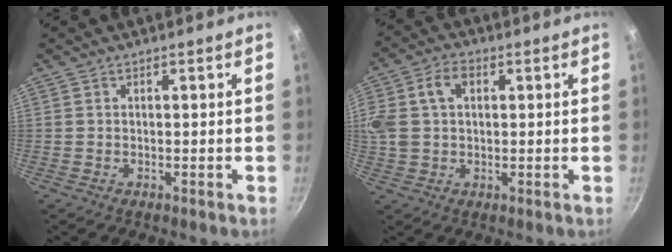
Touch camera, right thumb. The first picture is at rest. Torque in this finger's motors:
{"motor_torque": [1.11, 1.66, 1.02, 0.61, 0.09]}